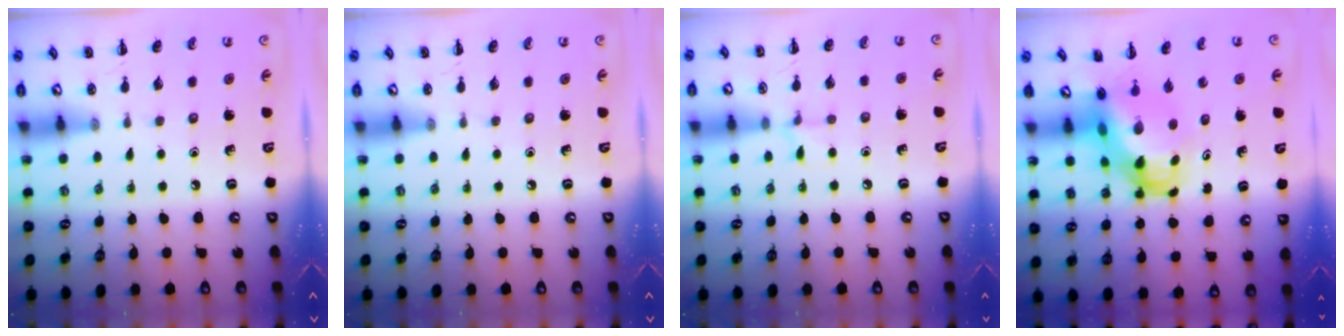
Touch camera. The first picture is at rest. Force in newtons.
{"total": 0.0}
{"total": 5.2, "press": 4.9, "slide": 1.7}
{"total": 5.8, "press": 5.6, "slide": 1.6}